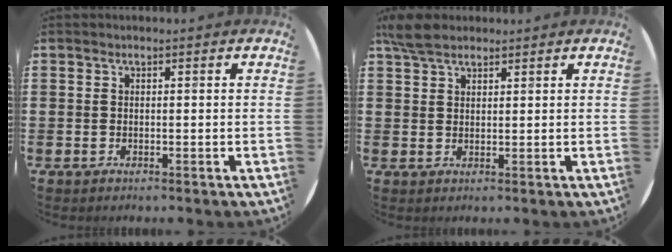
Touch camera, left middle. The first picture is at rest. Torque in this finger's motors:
{"motor_torque": [0.60, -0.54, 0.09, 0.07]}